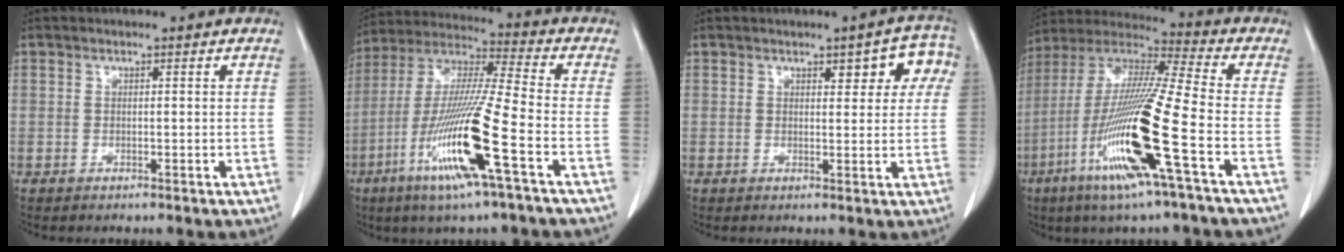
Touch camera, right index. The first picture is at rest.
{"total": 17.0, "force": [-6.8, -0.5, 15.6], "torque": [-0.324, -0.023, -0.133]}
{"total": 5.7, "force": [2.2, 2.3, 4.7], "torque": [-0.043, 0.018, 0.022]}
{"total": 19.8, "force": [-7.2, -0.4, 18.5], "torque": [-0.396, -0.032, -0.147]}